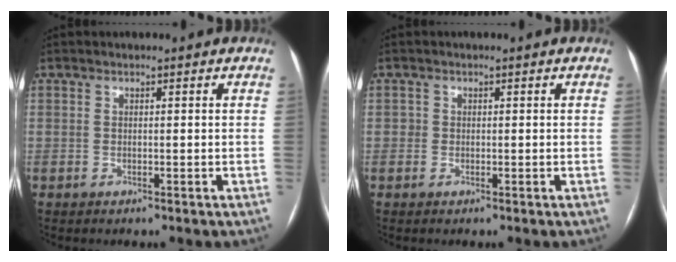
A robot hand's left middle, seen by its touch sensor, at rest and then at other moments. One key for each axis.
{"total": 0.6, "fx": 0.0, "fy": 0.6, "fz": 0.0, "tx": 0.004, "ty": 0.004, "tz": -0.003}